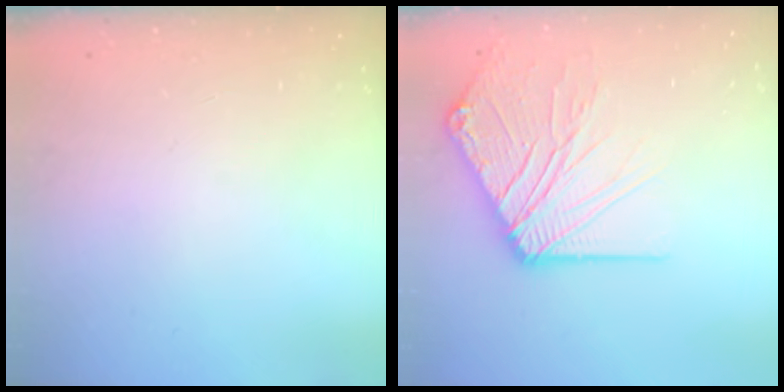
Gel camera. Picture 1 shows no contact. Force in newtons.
{"total": 13.7, "press": 13.6, "slide": 2.1}